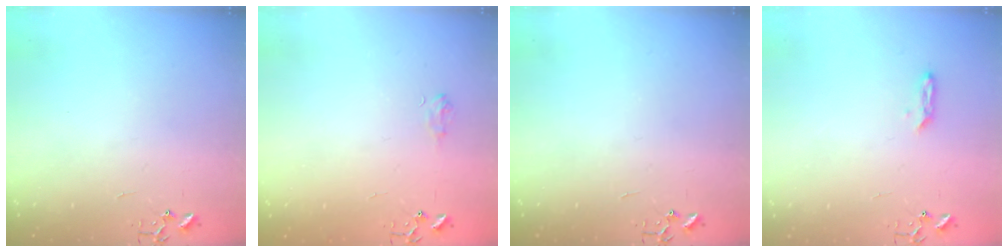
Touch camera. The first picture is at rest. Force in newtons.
{"total": 6.0, "press": 5.9, "slide": 0.7}
{"total": 0.0}
{"total": 4.1, "press": 4.0, "slide": 0.6}